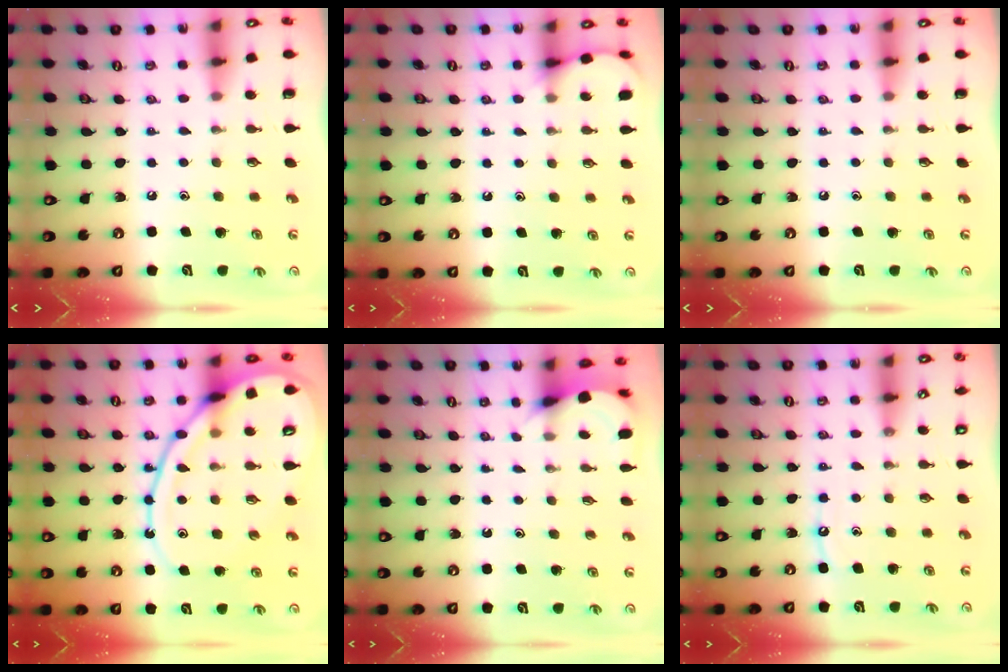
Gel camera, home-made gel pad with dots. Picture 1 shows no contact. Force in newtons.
{"total": 4.2, "press": 4.2, "slide": 0.4}
{"total": 0.0}
{"total": 16.8, "press": 16.8, "slide": 1.5}
{"total": 4.6, "press": 4.6, "slide": 0.6}
{"total": 4.9, "press": 4.8, "slide": 0.6}